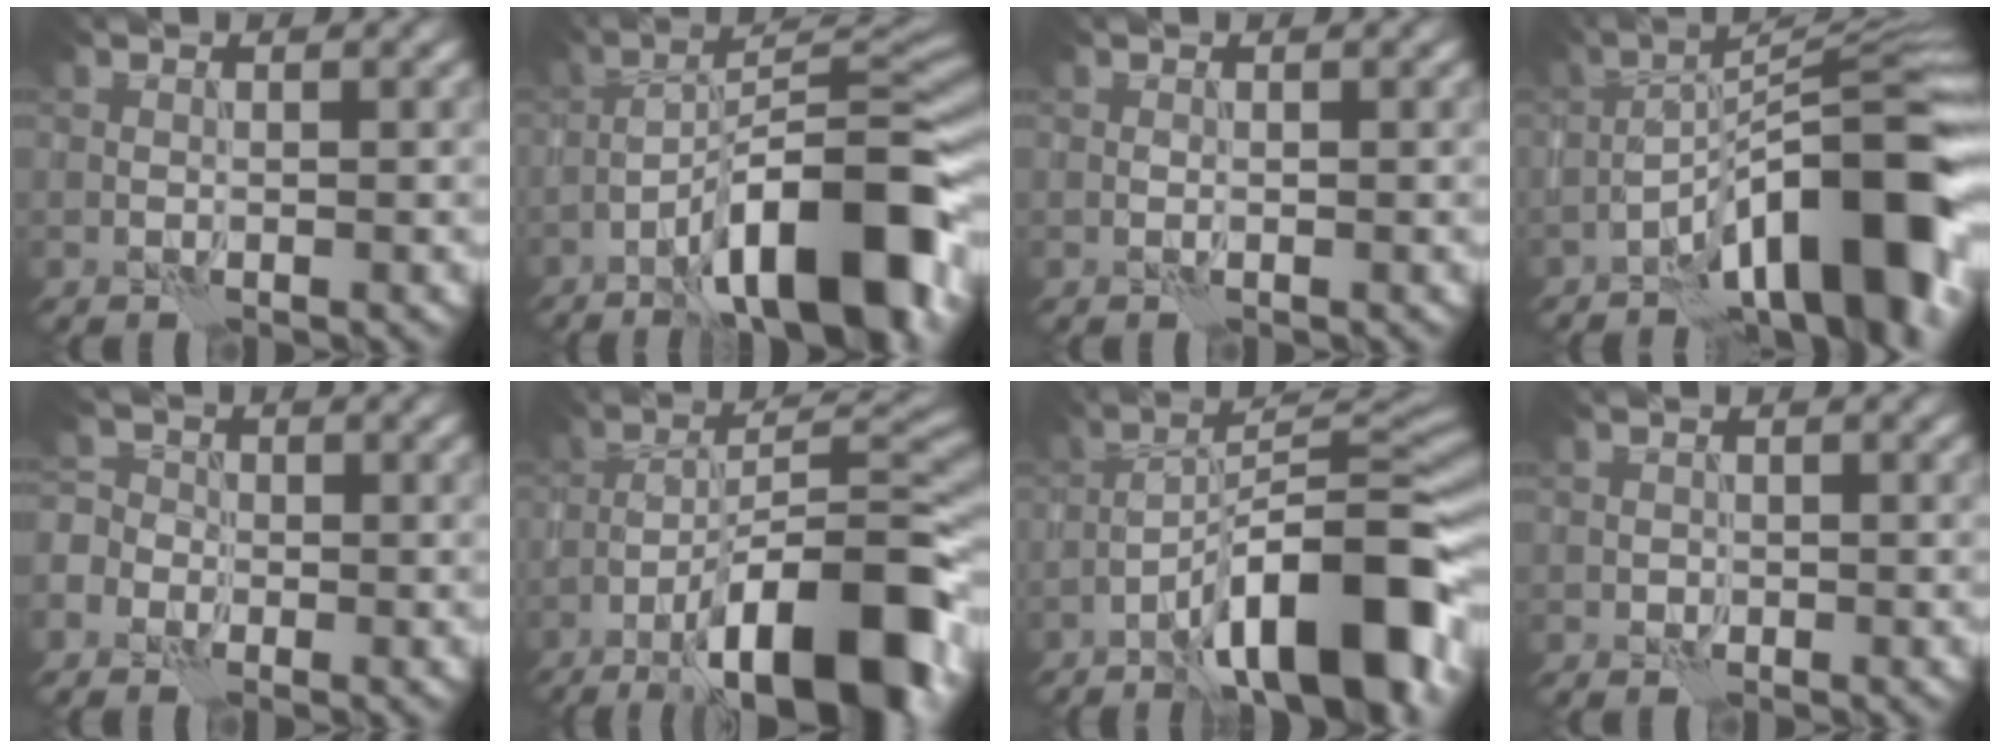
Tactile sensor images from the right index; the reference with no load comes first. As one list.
[{"total": 13.1, "force": [-7.3, 3.3, 10.4], "torque": [-0.150, 0.020, -0.117]}, {"total": 0.0}, {"total": 13.5, "force": [-7.0, 3.6, 11.0], "torque": [-0.152, 0.022, -0.120]}, {"total": 4.4, "force": [-2.4, 3.6, 1.2], "torque": [-0.016, 0.005, -0.059]}, {"total": 14.4, "force": [-8.3, 3.8, 11.2], "torque": [-0.171, 0.018, -0.133]}, {"total": 13.0, "force": [-7.4, 3.3, 10.1], "torque": [-0.146, 0.020, -0.121]}, {"total": 0.5, "force": [-0.2, 0.5, 0.1], "torque": [0.003, -0.002, -0.005]}]